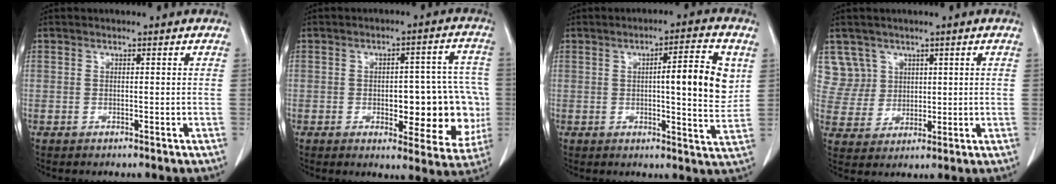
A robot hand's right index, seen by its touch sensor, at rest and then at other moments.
{"total": 14.1, "force": [-2.2, 5.7, 12.7], "torque": [-0.128, 0.028, -0.017]}
{"total": 9.7, "force": [2.1, 1.5, 9.3], "torque": [-0.126, 0.001, 0.024]}
{"total": 6.3, "force": [3.3, 5.4, -0.4], "torque": [0.014, 0.012, 0.073]}